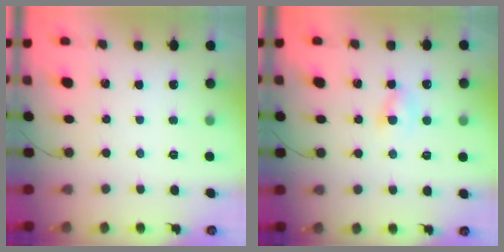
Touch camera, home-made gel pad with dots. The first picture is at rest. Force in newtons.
{"total": 2.3, "press": 2.1, "slide": 1.0}